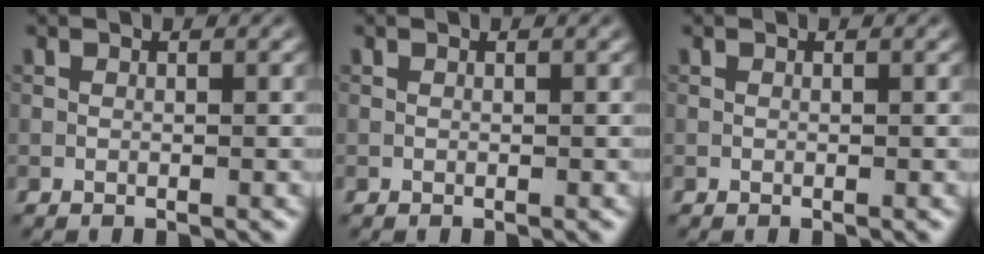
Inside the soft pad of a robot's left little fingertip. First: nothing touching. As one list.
[{"total": 0.0}, {"total": 0.0}]